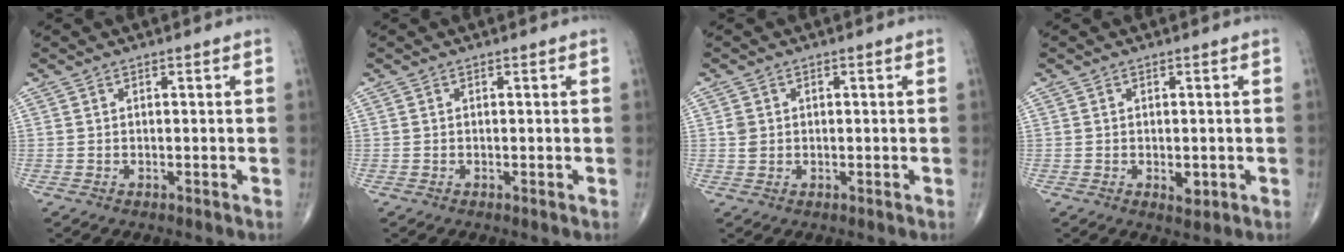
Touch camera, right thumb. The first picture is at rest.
{"total": 0.0}
{"total": 1.9, "force": [0.2, 1.7, 0.9], "torque": [-0.011, 0.003, 0.007]}
{"total": 2.5, "force": [-0.5, 1.3, 2.0], "torque": [-0.020, -0.004, -0.005]}